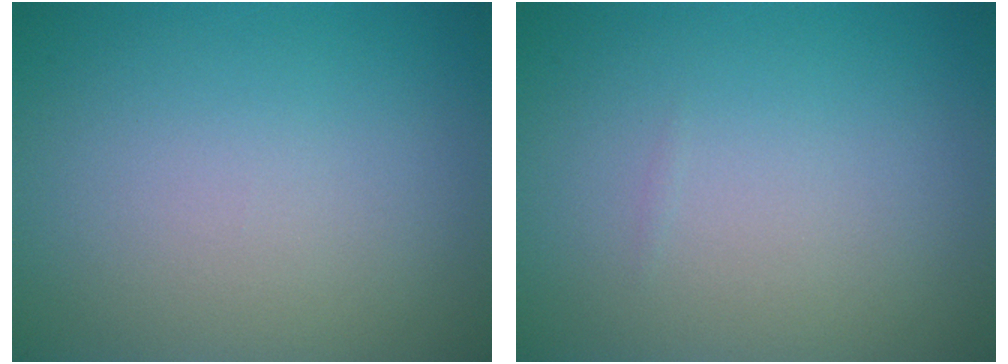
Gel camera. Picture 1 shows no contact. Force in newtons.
{"total": 0.0}